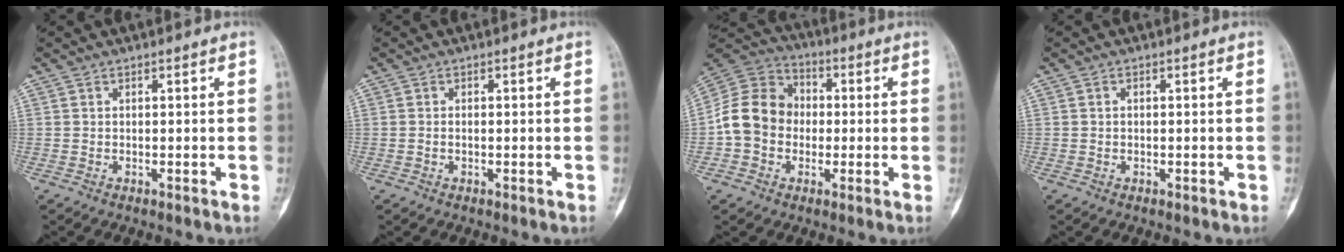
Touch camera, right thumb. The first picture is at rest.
{"total": 0.8, "force": [-0.2, 0.5, 0.6], "torque": [-0.010, 0.003, -0.006]}
{"total": 12.9, "force": [-1.3, 10.9, 6.9], "torque": [-0.108, 0.035, -0.035]}
{"total": 0.8, "force": [-0.1, 0.7, 0.4], "torque": [-0.002, 0.002, -0.004]}